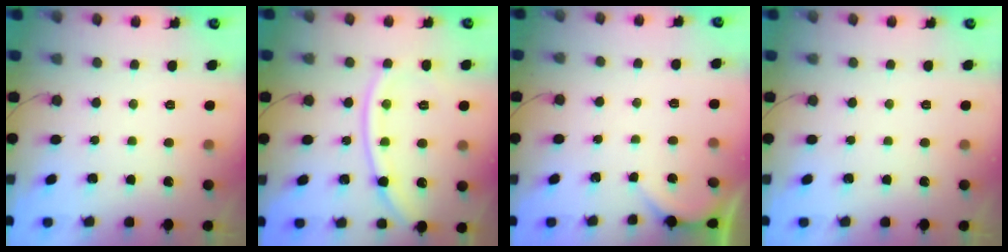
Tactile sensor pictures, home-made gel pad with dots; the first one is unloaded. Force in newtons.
{"total": 12.3, "press": 12.1, "slide": 1.6}
{"total": 0.8, "press": 0.8, "slide": 0.1}
{"total": 0.0}